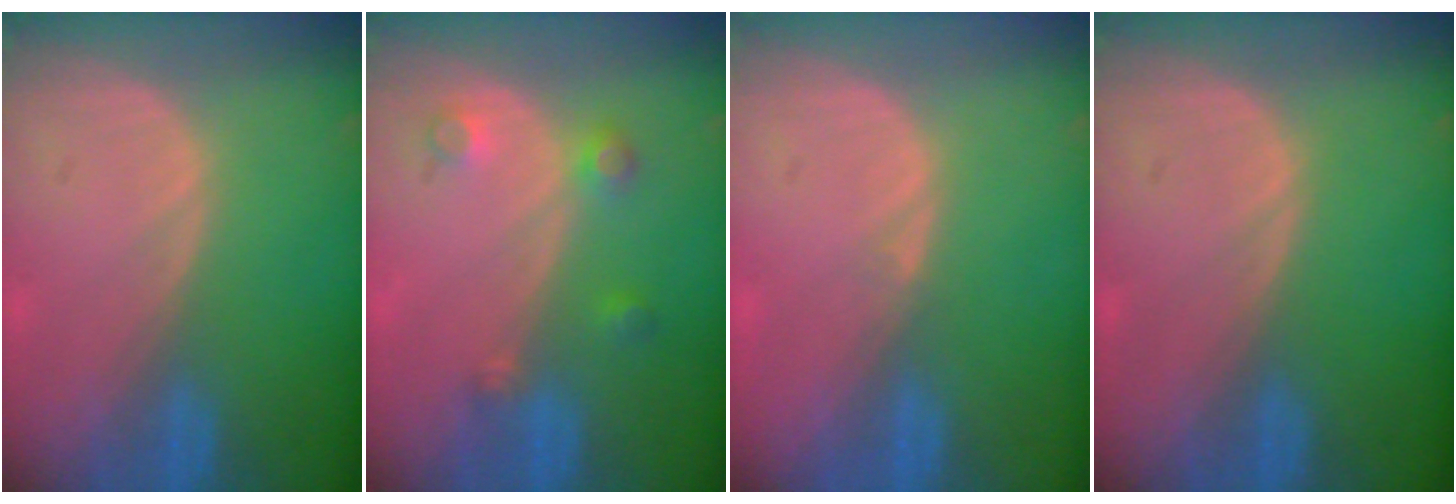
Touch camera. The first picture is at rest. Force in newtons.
{"total": 3.4, "press": 3.1, "slide": 1.5}
{"total": 0.6, "press": 0.4, "slide": 0.5}
{"total": 0.0}